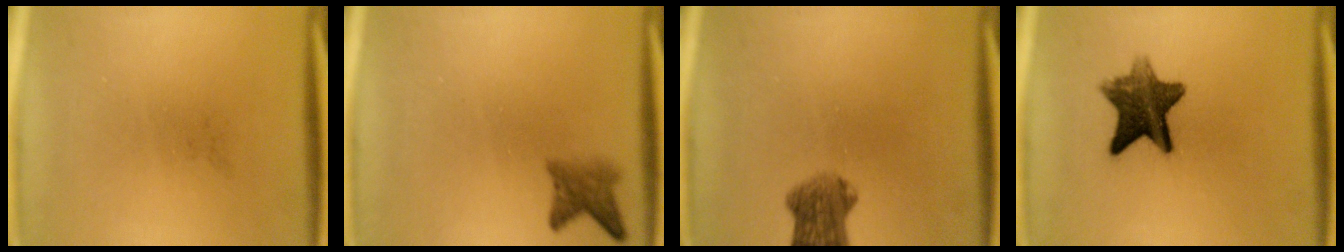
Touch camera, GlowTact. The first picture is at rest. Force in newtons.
{"total": 2.8}
{"total": 5.5}
{"total": 9.6}